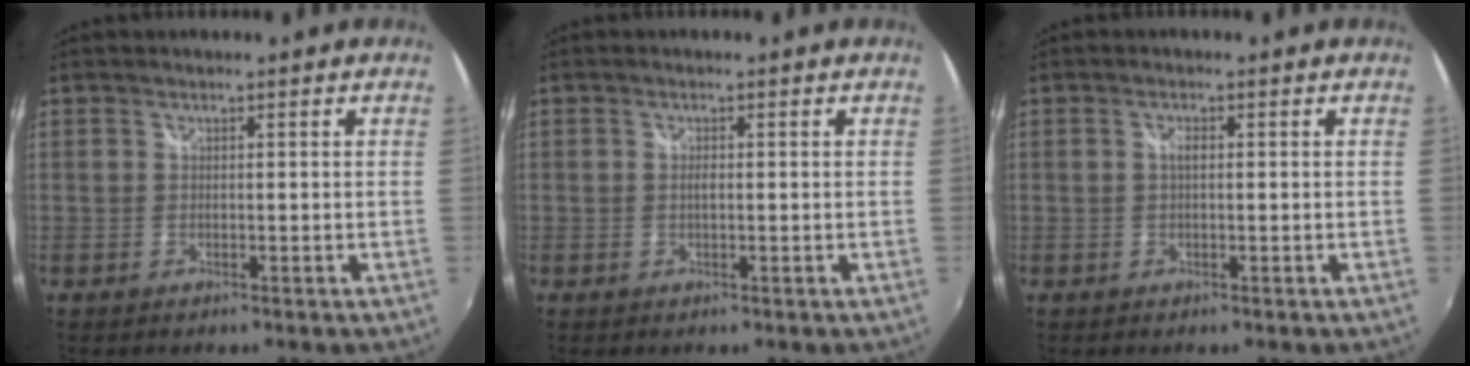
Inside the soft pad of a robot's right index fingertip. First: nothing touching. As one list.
[{"total": 1.0, "force": [0.0, 0.3, 1.0], "torque": [-0.019, 0.001, -0.003]}, {"total": 1.2, "force": [0.1, 0.5, 1.1], "torque": [-0.021, 0.003, -0.001]}]